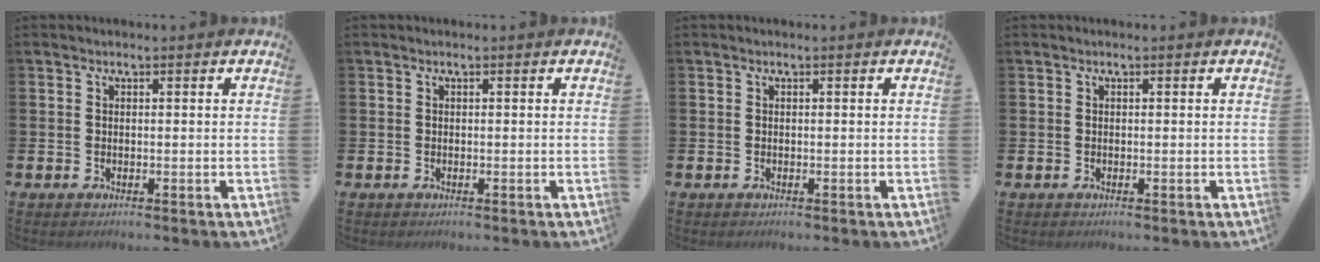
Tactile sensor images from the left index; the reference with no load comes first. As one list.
[{"total": 0.0}, {"total": 0.0}, {"total": 0.0}]